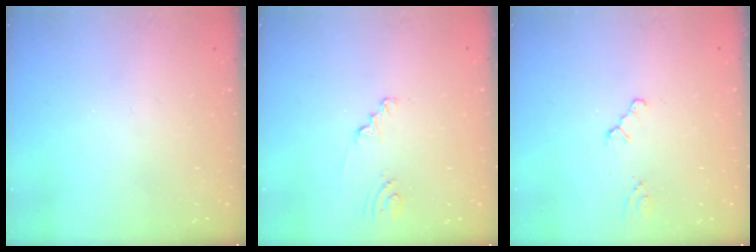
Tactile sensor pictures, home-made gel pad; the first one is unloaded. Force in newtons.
{"total": 1.2, "press": 1.1, "slide": 0.1}
{"total": 1.0, "press": 1.0, "slide": 0.3}